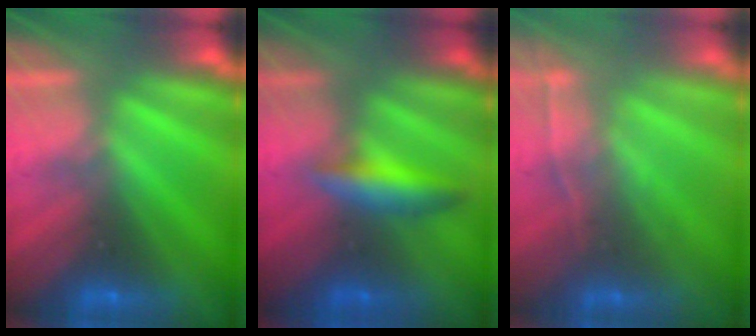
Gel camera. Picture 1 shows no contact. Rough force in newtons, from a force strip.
{"total": 2.4}
{"total": 2.0}